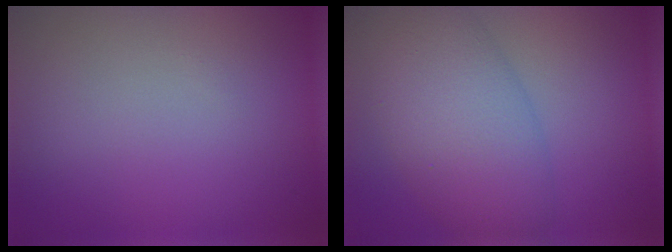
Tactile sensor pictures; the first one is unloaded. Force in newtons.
{"total": 7.4, "press": 7.4, "slide": 0.3}